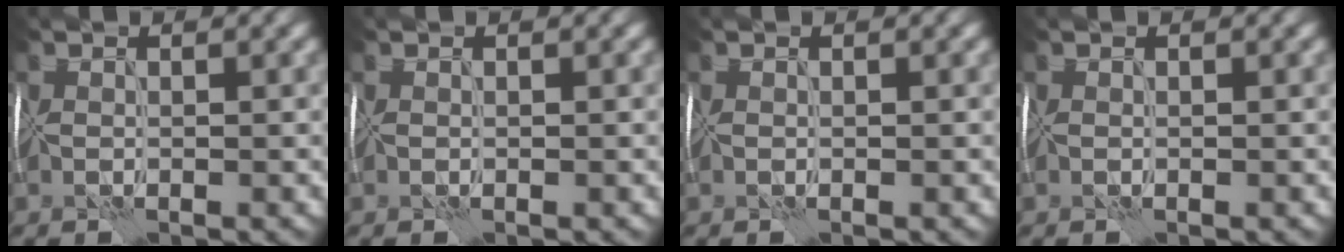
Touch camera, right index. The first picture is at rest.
{"total": 0.0}
{"total": 0.0}
{"total": 0.0}